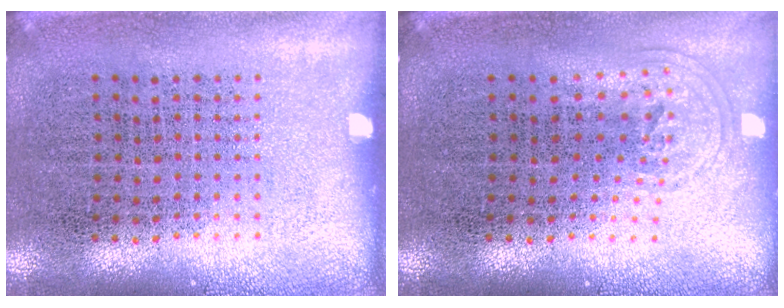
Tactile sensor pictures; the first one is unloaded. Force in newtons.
{"total": 0.9, "press": 0.6, "slide": 0.6}